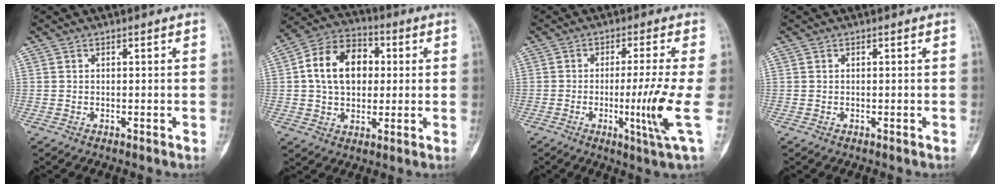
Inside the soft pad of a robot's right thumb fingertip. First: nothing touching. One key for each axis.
{"total": 14.7, "fx": 1.8, "fy": 10.5, "fz": 10.0, "tx": -0.135, "ty": 0.018, "tz": 0.023}
{"total": 9.5, "fx": -1.7, "fy": -1.3, "fz": 9.2, "tx": -0.167, "ty": -0.019, "tz": -0.031}
{"total": 0.0}